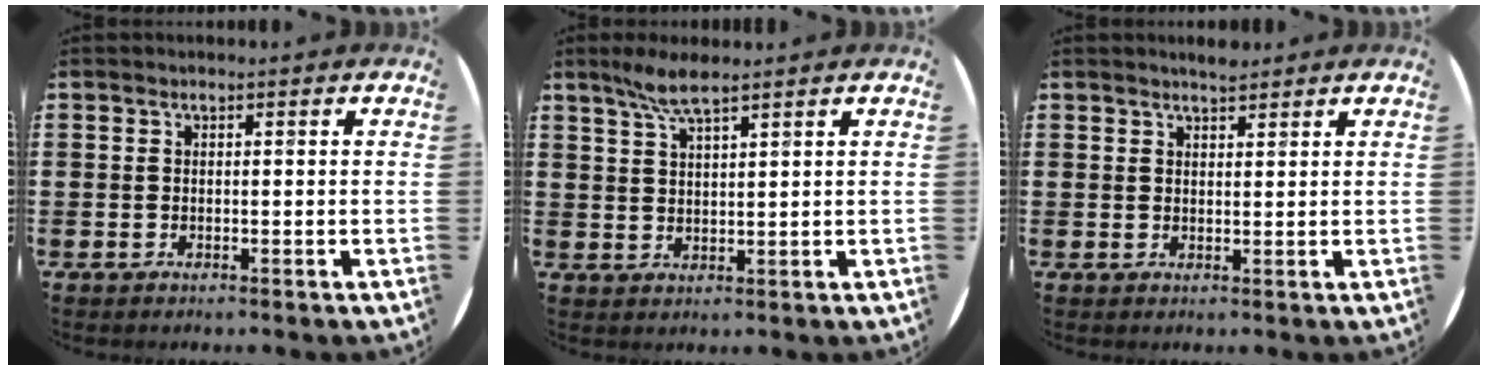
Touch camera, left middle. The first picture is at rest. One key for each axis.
{"total": 4.4, "fx": 3.4, "fy": 0.5, "fz": 2.7, "tx": -0.059, "ty": 0.002, "tz": 0.061}
{"total": 1.8, "fx": 1.8, "fy": 0.2, "fz": 0.1, "tx": -0.004, "ty": 0.004, "tz": 0.034}